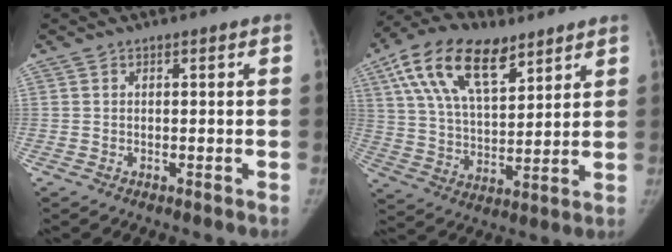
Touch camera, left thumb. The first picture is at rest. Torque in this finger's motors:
{"motor_torque": [0.18, 0.51, 1.30, -1.47, 0.19]}